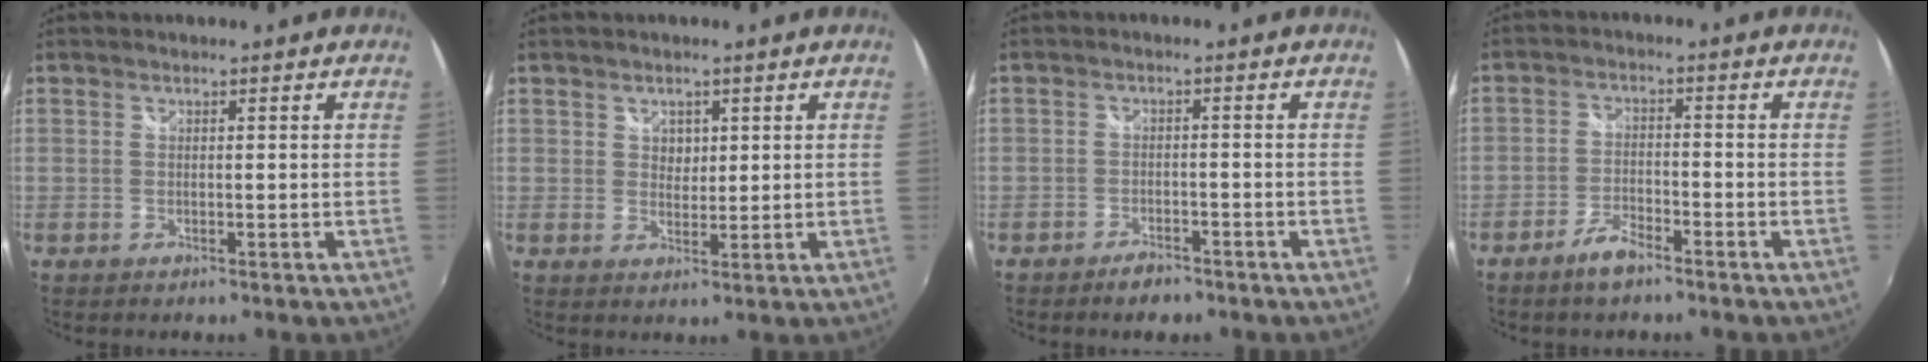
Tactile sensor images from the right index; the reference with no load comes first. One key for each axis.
{"total": 2.4, "fx": 1.0, "fy": 2.1, "fz": 0.7, "tx": -0.005, "ty": 0.003, "tz": 0.017}
{"total": 4.1, "fx": -3.4, "fy": 1.7, "fz": 1.4, "tx": -0.040, "ty": 0.001, "tz": -0.055}
{"total": 4.8, "fx": -3.9, "fy": 1.4, "fz": 2.5, "tx": -0.067, "ty": 0.000, "tz": -0.073}